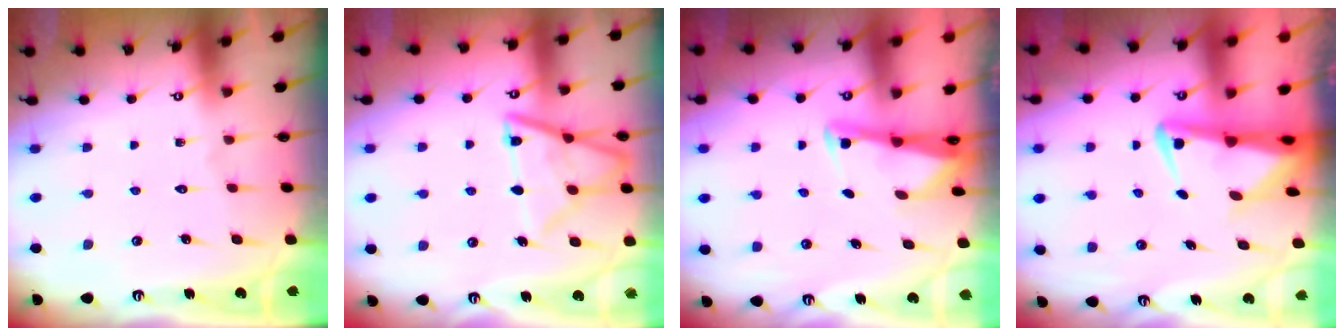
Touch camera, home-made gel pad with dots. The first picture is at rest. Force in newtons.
{"total": 14.4, "press": 14.3, "slide": 1.5}
{"total": 2.7, "press": 2.6, "slide": 0.3}
{"total": 4.1, "press": 4.0, "slide": 1.0}